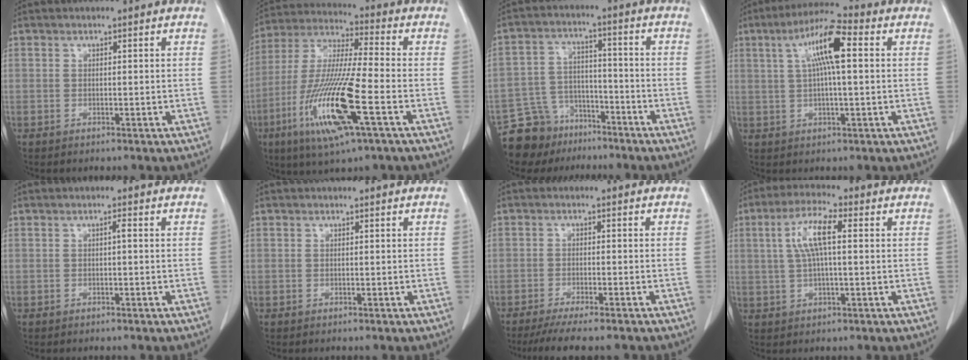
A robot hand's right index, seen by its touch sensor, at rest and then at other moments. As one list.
[{"total": 17.3, "force": [-6.3, 1.2, 16.1], "torque": [-0.335, -0.023, -0.118]}, {"total": 9.7, "force": [-7.5, 6.1, 0.7], "torque": [-0.021, 0.035, -0.125]}, {"total": 9.2, "force": [2.2, 1.1, 8.9], "torque": [-0.166, 0.021, 0.036]}, {"total": 0.7, "force": [0.0, 0.1, 0.7], "torque": [-0.012, 0.001, 0.000]}, {"total": 0.0}, {"total": 9.5, "force": [-8.1, 0.7, 4.9], "torque": [-0.062, -0.017, -0.123]}, {"total": 7.3, "force": [1.5, 1.4, 7.0], "torque": [-0.145, 0.015, 0.028]}]